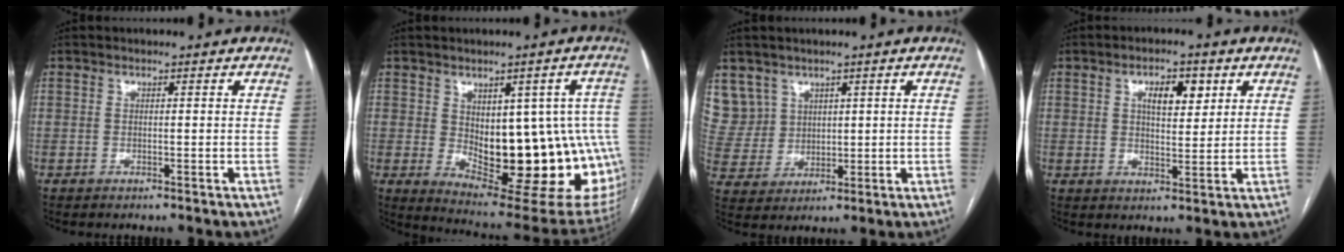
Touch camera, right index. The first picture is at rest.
{"total": 21.0, "force": [-1.4, 8.3, 19.2], "torque": [-0.171, 0.008, 0.010]}
{"total": 8.7, "force": [4.9, 7.2, 0.3], "torque": [-0.018, 0.025, 0.116]}
{"total": 5.8, "force": [2.4, 2.5, 4.6], "torque": [-0.077, 0.006, 0.041]}